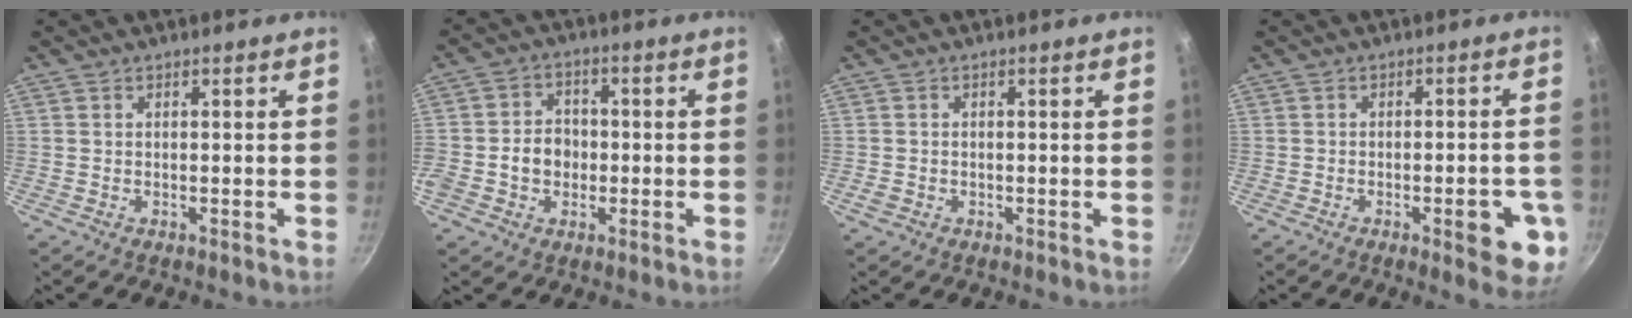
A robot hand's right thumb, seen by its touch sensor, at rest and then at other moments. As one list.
[{"total": 7.0, "force": [-1.4, 5.9, 3.5], "torque": [-0.035, 0.018, -0.033]}, {"total": 1.4, "force": [-0.5, 1.1, 0.6], "torque": [-0.012, 0.001, -0.008]}, {"total": 9.0, "force": [-3.1, 3.2, 7.8], "torque": [-0.072, 0.013, -0.035]}]